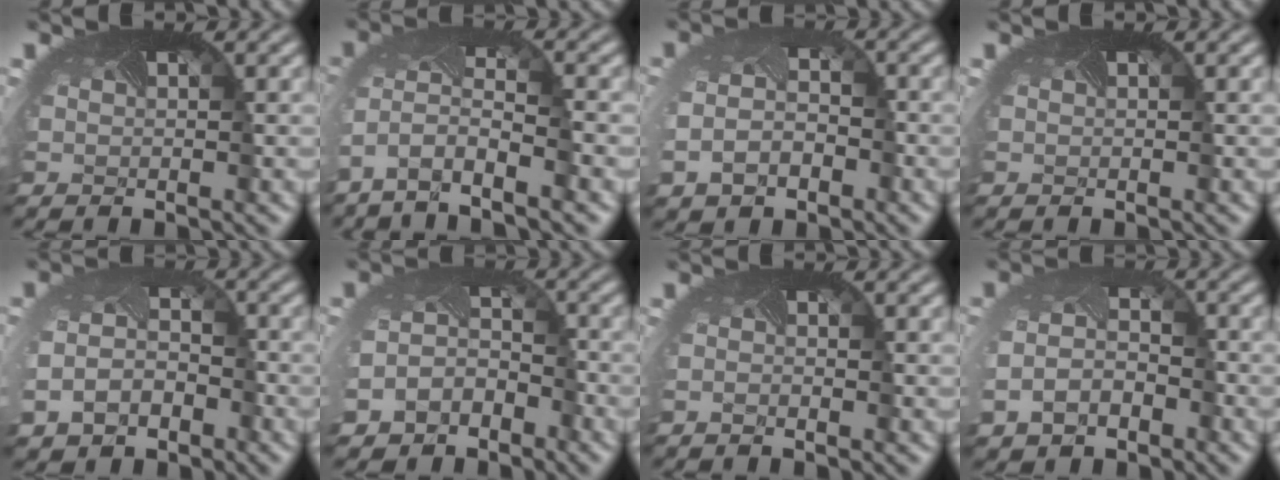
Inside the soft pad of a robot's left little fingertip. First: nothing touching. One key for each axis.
{"total": 6.1, "fx": -3.9, "fy": 1.5, "fz": 4.4, "tx": -0.101, "ty": -0.013, "tz": -0.070}
{"total": 4.0, "fx": -1.6, "fy": 2.7, "fz": 2.5, "tx": -0.060, "ty": -0.017, "tz": -0.025}
{"total": 0.0}
{"total": 4.7, "fx": -2.7, "fy": 3.2, "fz": 2.3, "tx": -0.060, "ty": -0.023, "tz": -0.040}
{"total": 4.3, "fx": -3.4, "fy": 2.5, "fz": 0.8, "tx": -0.017, "ty": -0.016, "tz": -0.057}
{"total": 0.8, "fx": -0.8, "fy": -0.1, "fz": 0.1, "tx": 0.001, "ty": -0.005, "tz": -0.011}
{"total": 4.1, "fx": -2.2, "fy": 2.7, "fz": 2.2, "tx": -0.056, "ty": -0.017, "tz": -0.038}